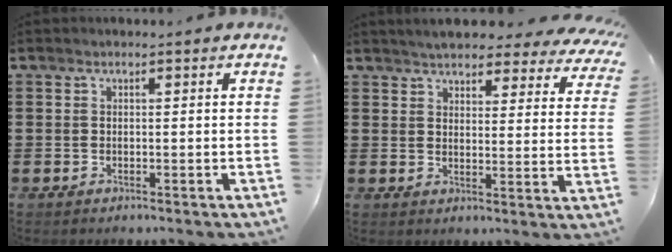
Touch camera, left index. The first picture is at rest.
{"total": 4.3, "force": [4.2, 0.6, 0.7], "torque": [-0.035, -0.019, 0.074]}